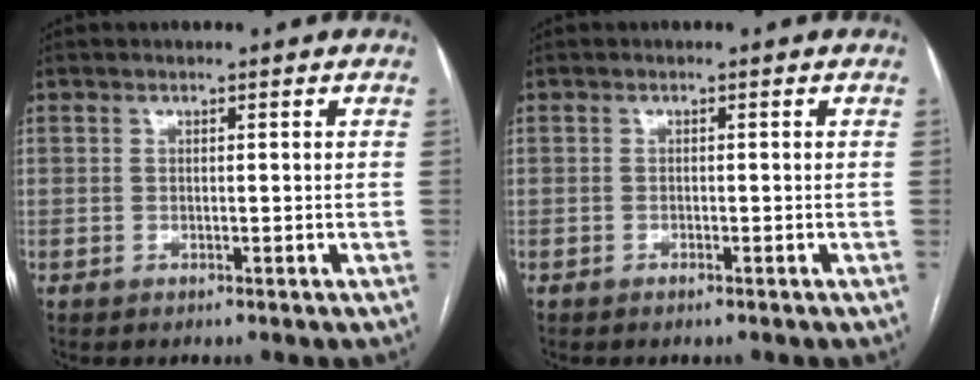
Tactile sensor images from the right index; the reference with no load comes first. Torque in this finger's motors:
{"motor_torque": [0.28, -0.08, 0.05, 0.01]}